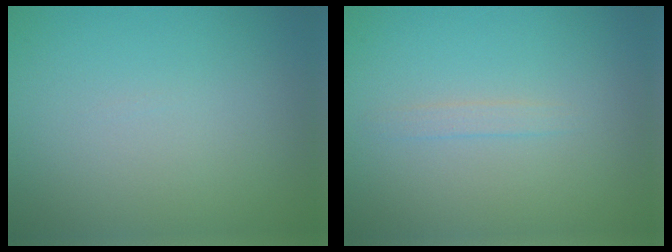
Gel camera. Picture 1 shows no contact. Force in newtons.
{"total": 0.9, "press": 0.8, "slide": 0.1}